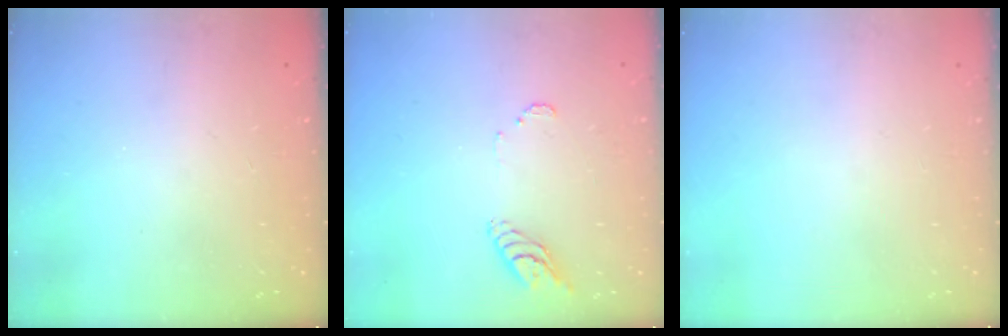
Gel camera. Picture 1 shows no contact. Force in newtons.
{"total": 8.3, "press": 8.3, "slide": 0.7}
{"total": 0.0}